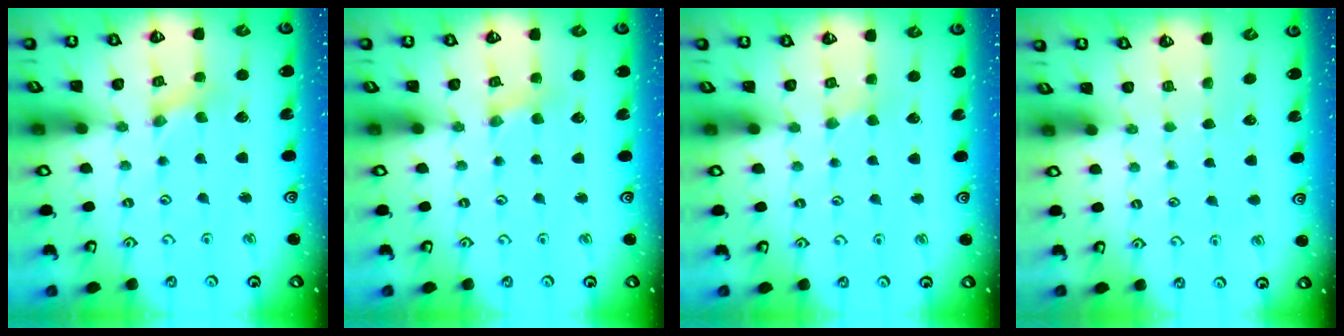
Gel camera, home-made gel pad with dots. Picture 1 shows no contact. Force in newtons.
{"total": 2.4, "press": 2.4, "slide": 0.5}
{"total": 1.2, "press": 1.1, "slide": 0.3}
{"total": 0.0}